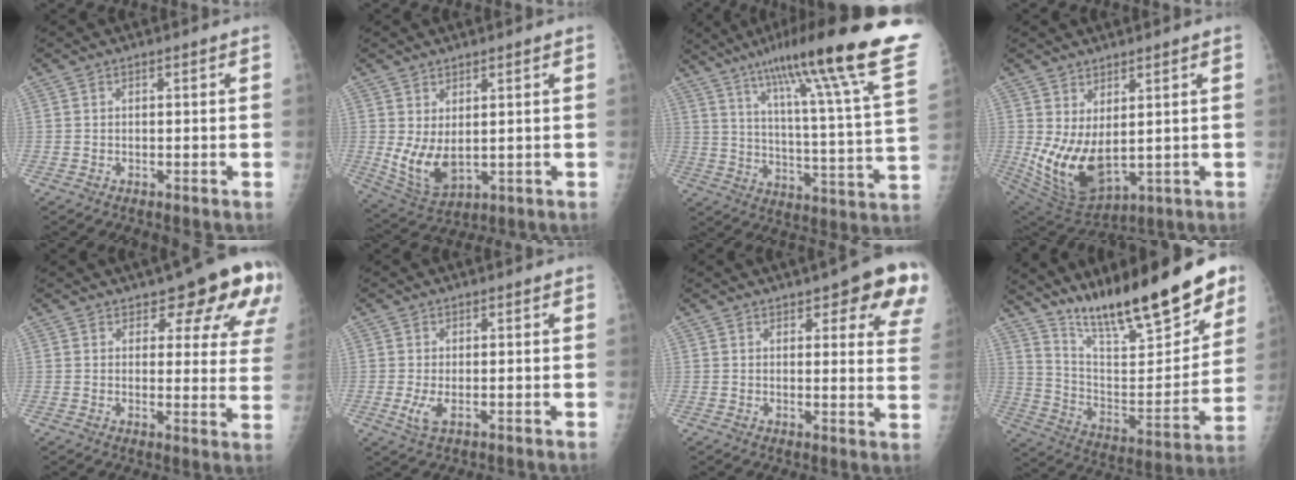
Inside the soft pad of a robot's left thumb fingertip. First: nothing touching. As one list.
[{"total": 7.6, "force": [0.6, 4.2, 6.4], "torque": [-0.113, -0.018, 0.033]}, {"total": 28.1, "force": [18.9, 2.0, 20.7], "torque": [-0.301, -0.073, 0.270]}, {"total": 11.4, "force": [1.3, 5.9, 9.6], "torque": [-0.171, -0.031, 0.052]}, {"total": 14.9, "force": [9.3, 5.7, 10.2], "torque": [-0.076, -0.044, 0.103]}, {"total": 2.8, "force": [-0.3, 1.0, 2.6], "torque": [-0.061, -0.009, -0.004]}, {"total": 12.9, "force": [7.8, 4.3, 9.3], "torque": [-0.071, -0.034, 0.079]}, {"total": 24.1, "force": [18.2, 5.5, 14.7], "torque": [-0.194, -0.088, 0.305]}]